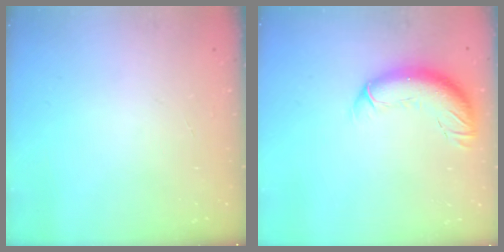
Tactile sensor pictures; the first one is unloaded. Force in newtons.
{"total": 11.8, "press": 11.5, "slide": 2.9}